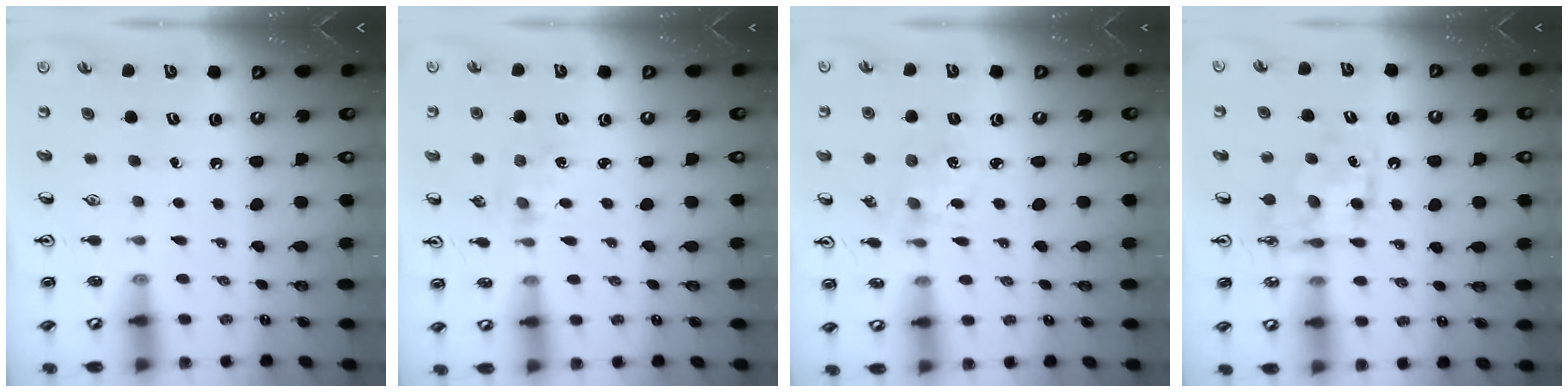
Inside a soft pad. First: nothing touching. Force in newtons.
{"total": 1.2, "press": 1.2, "slide": 0.2}
{"total": 1.6, "press": 1.6, "slide": 0.2}
{"total": 7.8, "press": 7.8, "slide": 0.4}